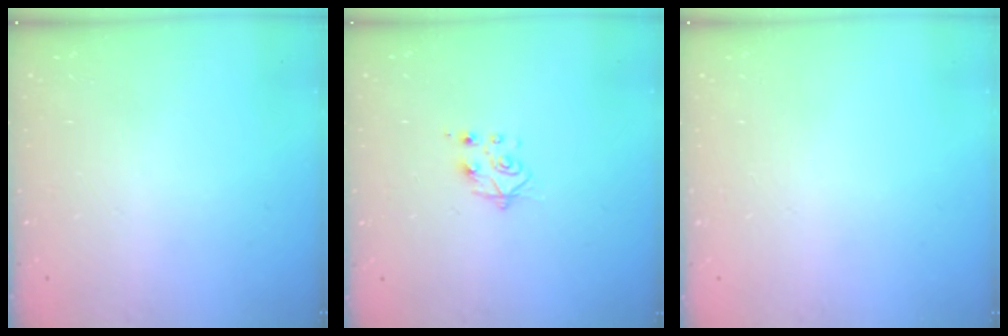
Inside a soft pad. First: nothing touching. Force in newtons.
{"total": 7.6, "press": 7.5, "slide": 0.7}
{"total": 0.0}